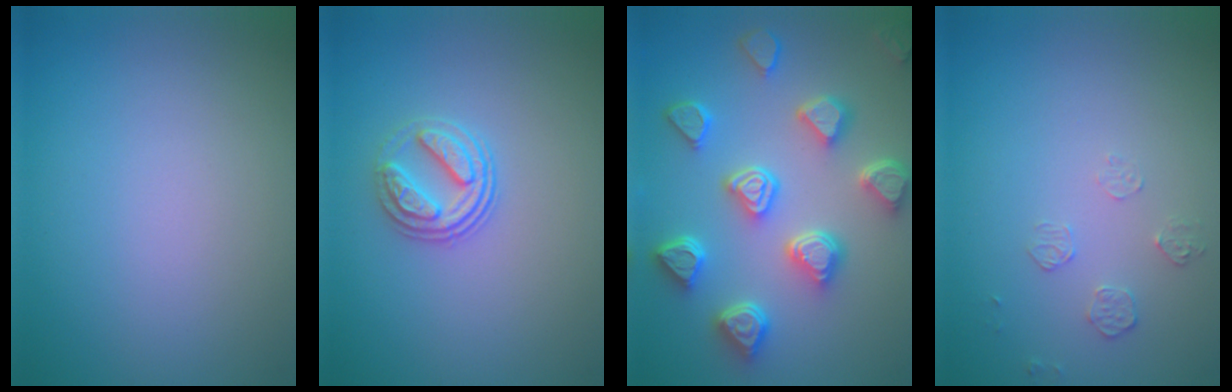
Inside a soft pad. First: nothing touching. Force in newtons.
{"total": 2.9, "press": 2.6, "slide": 1.3}
{"total": 7.1, "press": 5.8, "slide": 4.1}
{"total": 1.3, "press": 0.6, "slide": 1.1}